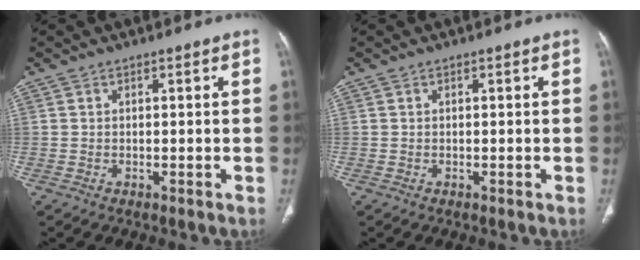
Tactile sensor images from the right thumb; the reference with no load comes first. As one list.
[{"total": 0.0}]